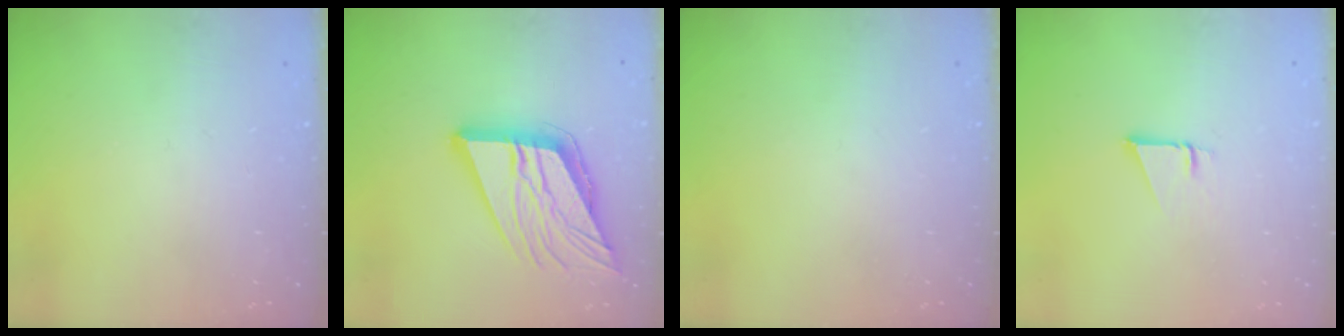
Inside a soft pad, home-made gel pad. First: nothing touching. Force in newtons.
{"total": 17.6, "press": 17.5, "slide": 2.0}
{"total": 0.0}
{"total": 1.0, "press": 1.0, "slide": 0.1}